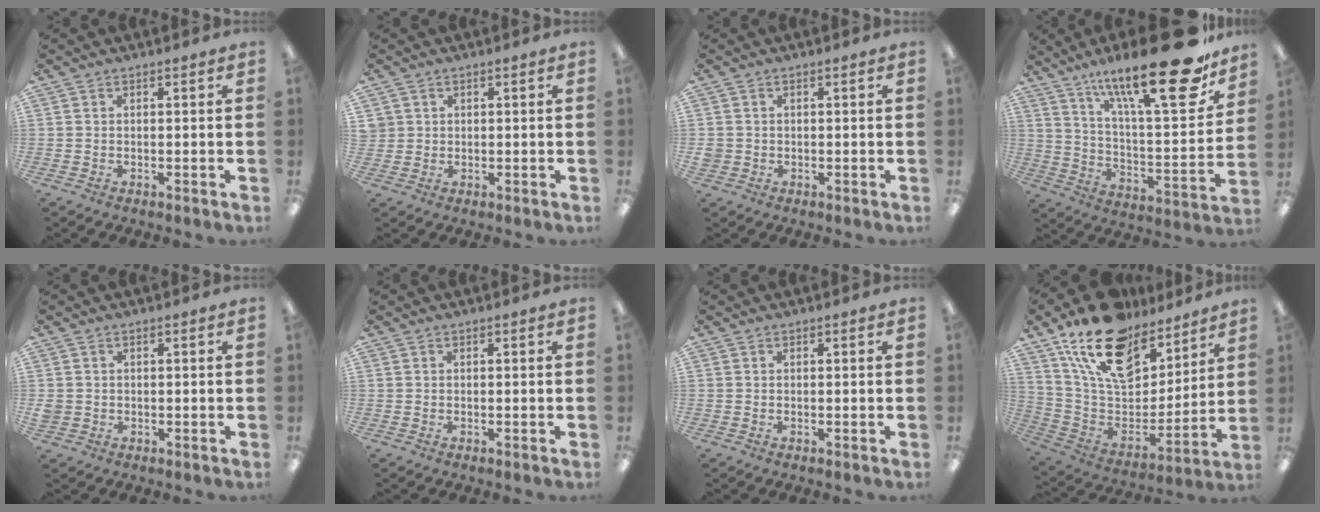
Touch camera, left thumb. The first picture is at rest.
{"total": 2.3, "force": [1.0, 2.1, -0.1], "torque": [-0.005, 0.004, 0.018]}
{"total": 1.8, "force": [0.0, 1.7, 0.4], "torque": [-0.008, 0.004, -0.001]}
{"total": 26.5, "force": [17.0, 7.4, 19.0], "torque": [-0.284, -0.110, 0.272]}
{"total": 1.8, "force": [0.1, 1.7, 0.4], "torque": [-0.009, 0.004, 0.000]}
{"total": 0.0}
{"total": 0.0}
{"total": 21.3, "force": [14.7, 11.1, 10.7], "torque": [-0.199, -0.085, 0.266]}